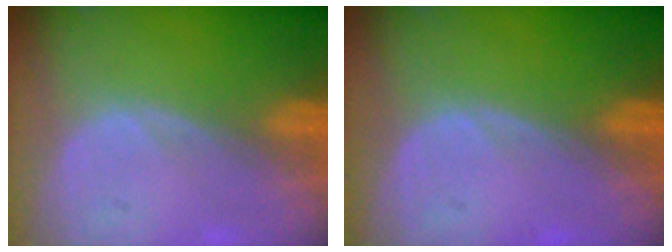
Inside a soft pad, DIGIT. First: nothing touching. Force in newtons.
{"total": 0.0}